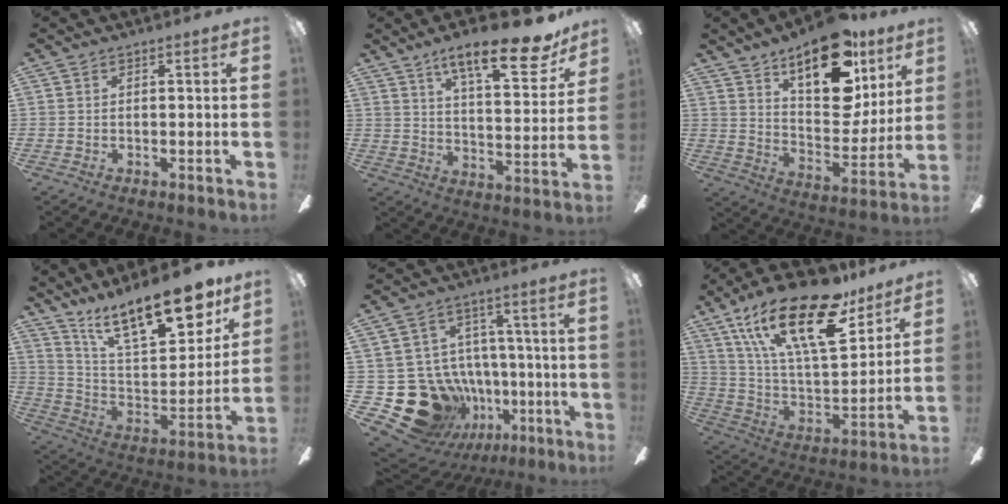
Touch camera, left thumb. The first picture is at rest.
{"total": 19.0, "force": [13.3, 5.6, 12.4], "torque": [-0.190, -0.077, 0.212]}
{"total": 20.4, "force": [13.4, 9.1, 12.4], "torque": [-0.182, -0.080, 0.229]}
{"total": 21.9, "force": [15.2, 8.2, 13.6], "torque": [-0.205, -0.096, 0.257]}
{"total": 21.0, "force": [-8.1, 17.3, 8.9], "torque": [-0.183, 0.044, -0.085]}
{"total": 26.6, "force": [16.7, 10.5, 17.9], "torque": [-0.320, -0.090, 0.282]}